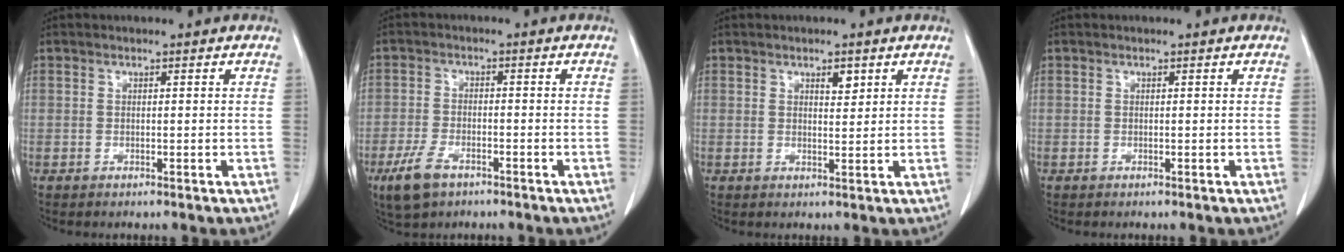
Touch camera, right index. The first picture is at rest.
{"total": 5.6, "force": [-3.4, 2.7, 3.6], "torque": [-0.084, -0.008, -0.058]}
{"total": 2.0, "force": [1.2, 0.8, 1.5], "torque": [-0.022, -0.004, 0.019]}
{"total": 0.0}